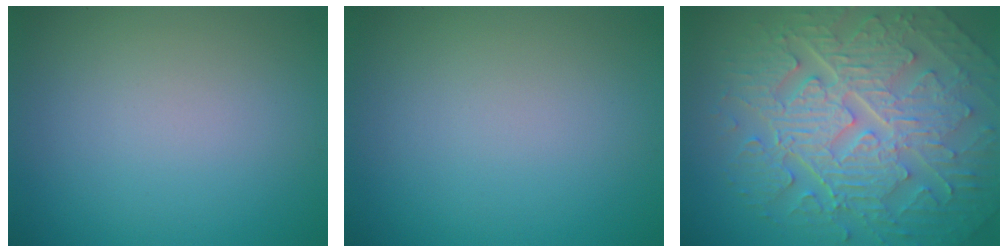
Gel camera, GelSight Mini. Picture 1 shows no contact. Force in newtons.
{"total": 0.0}
{"total": 10.1, "press": 6.7, "slide": 7.5}